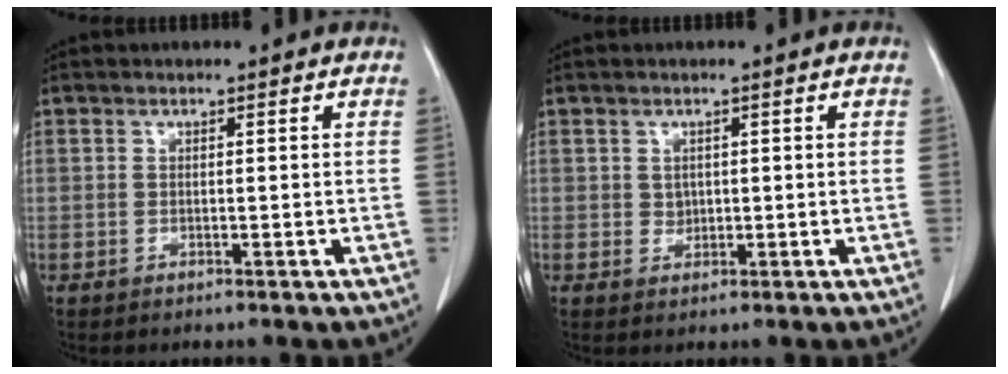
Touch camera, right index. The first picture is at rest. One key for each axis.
{"total": 1.3, "fx": 0.2, "fy": 1.1, "fz": 0.6, "tx": -0.008, "ty": -0.002, "tz": 0.007}